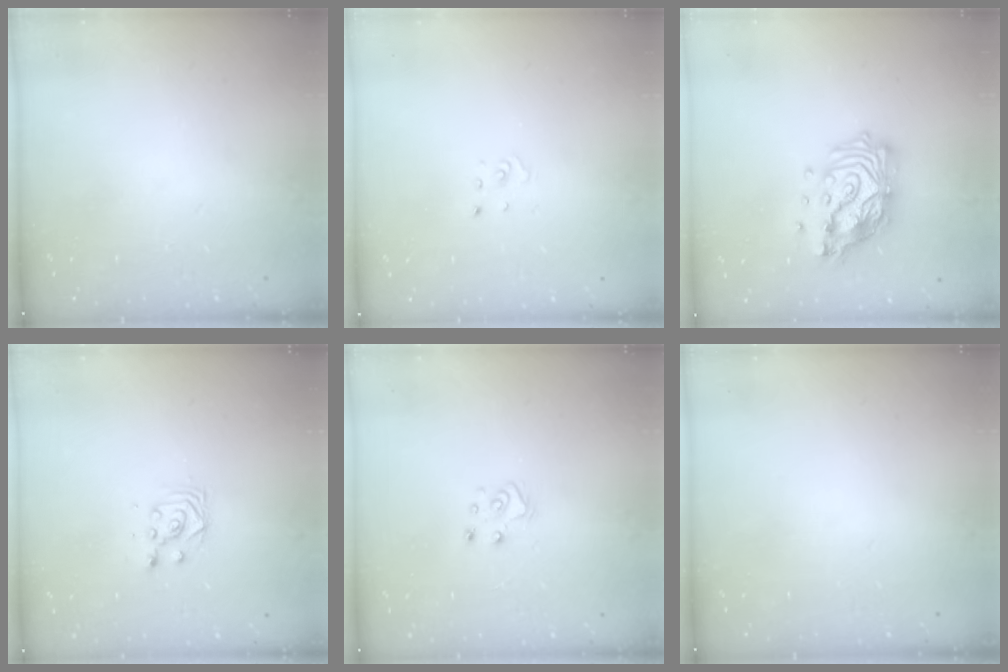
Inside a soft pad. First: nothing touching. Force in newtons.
{"total": 1.1, "press": 1.1, "slide": 0.1}
{"total": 15.2, "press": 15.1, "slide": 2.0}
{"total": 3.0, "press": 3.0, "slide": 0.2}
{"total": 6.3, "press": 6.3, "slide": 0.3}
{"total": 0.0}